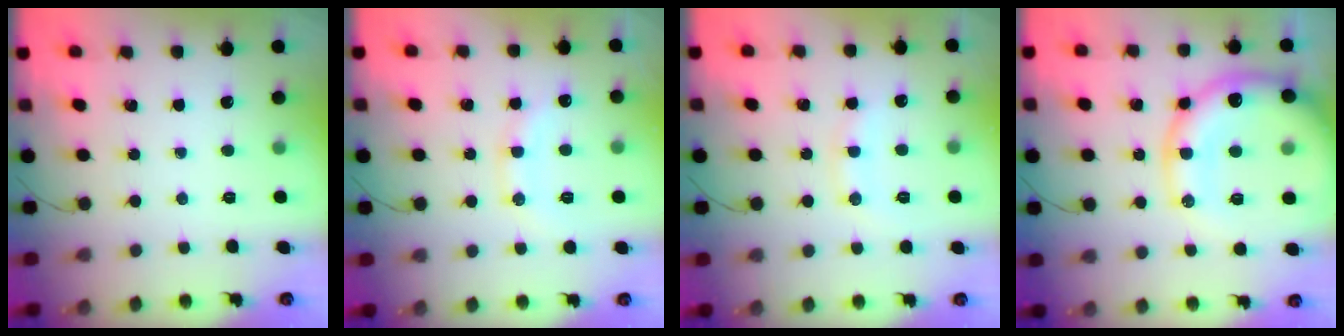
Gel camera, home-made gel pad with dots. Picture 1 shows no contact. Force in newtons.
{"total": 12.1, "press": 12.1, "slide": 0.9}
{"total": 9.3, "press": 9.2, "slide": 1.0}
{"total": 22.4, "press": 22.0, "slide": 4.1}